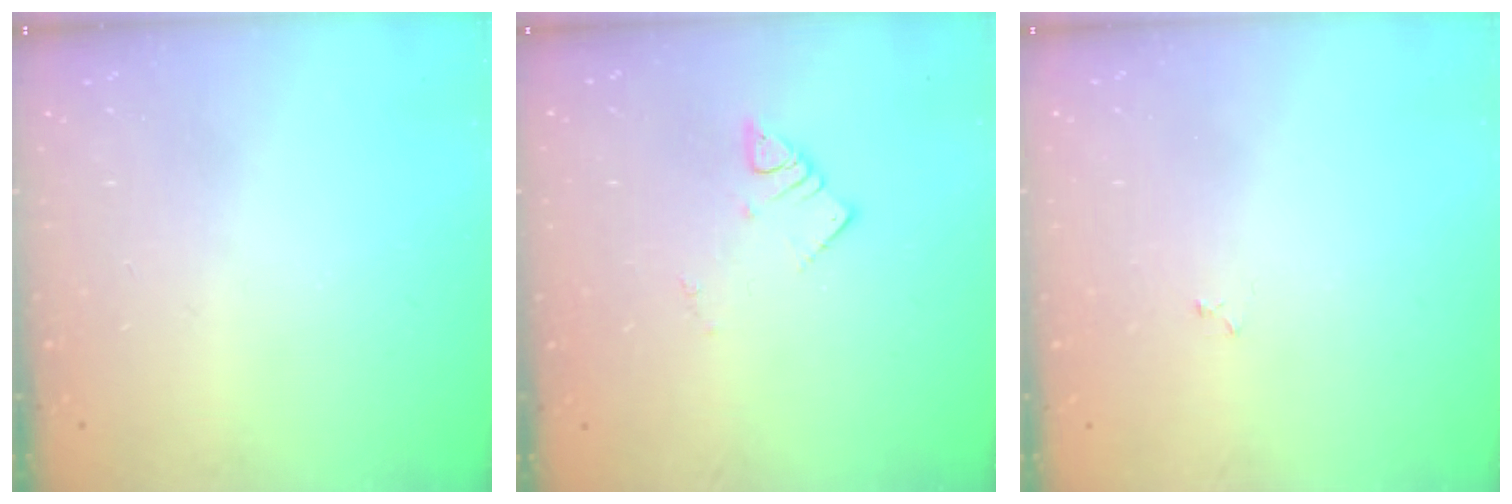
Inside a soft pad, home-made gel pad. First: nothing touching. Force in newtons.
{"total": 2.6, "press": 2.6, "slide": 0.1}
{"total": 2.2, "press": 2.1, "slide": 0.3}